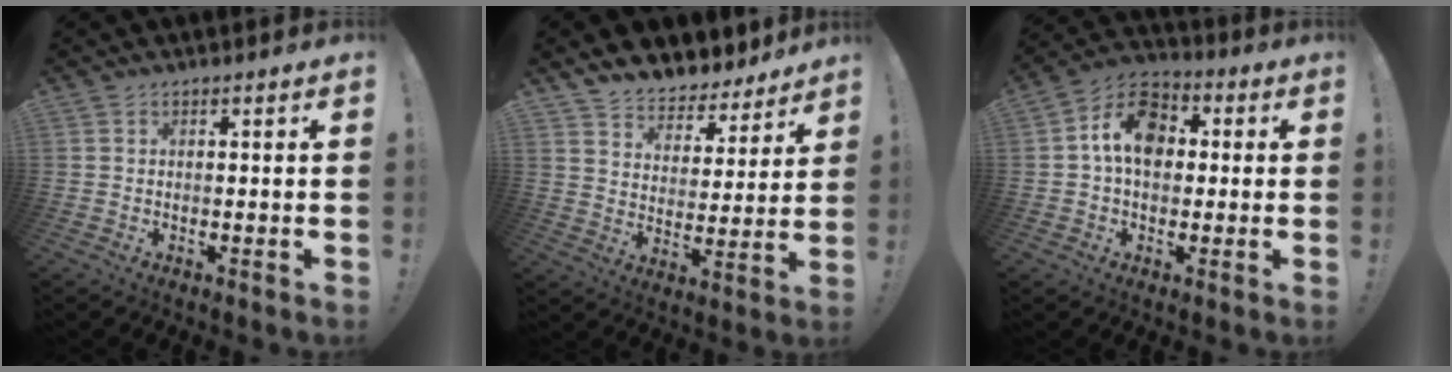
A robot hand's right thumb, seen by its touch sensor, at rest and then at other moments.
{"total": 6.9, "force": [6.0, 3.3, 0.8], "torque": [-0.015, -0.066, 0.113]}
{"total": 12.6, "force": [2.5, 9.0, 8.5], "torque": [-0.123, 0.006, 0.049]}